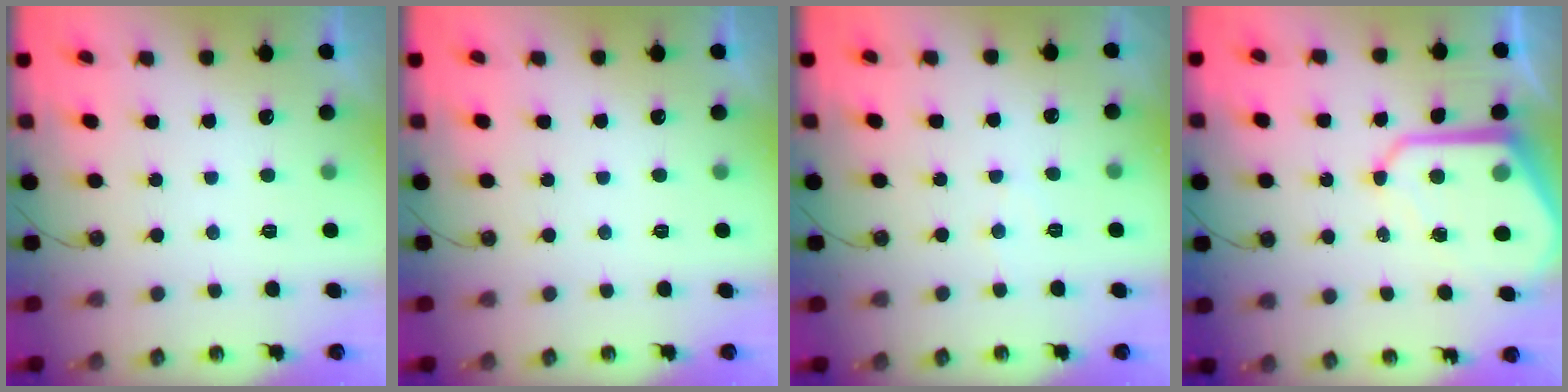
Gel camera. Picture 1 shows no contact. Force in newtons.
{"total": 0.0}
{"total": 4.4, "press": 4.4, "slide": 0.6}
{"total": 13.9, "press": 13.9, "slide": 1.2}